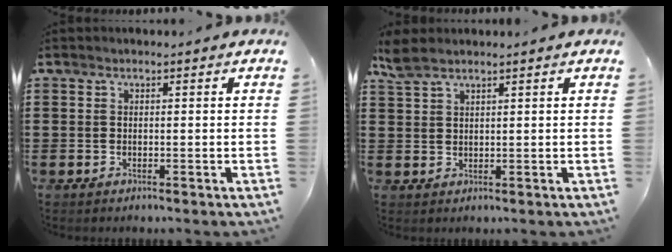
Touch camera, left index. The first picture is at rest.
{"total": 3.1, "force": [2.2, 0.9, 1.9], "torque": [-0.044, 0.002, 0.042]}